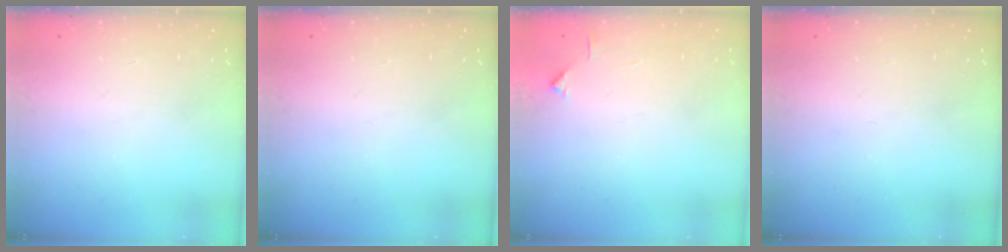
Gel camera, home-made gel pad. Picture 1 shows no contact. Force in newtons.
{"total": 0.0}
{"total": 4.0, "press": 3.9, "slide": 0.5}
{"total": 0.0}